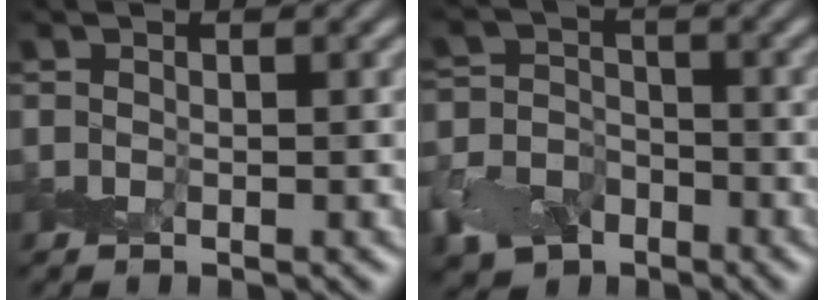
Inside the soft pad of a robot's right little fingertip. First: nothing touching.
{"total": 6.3, "force": [-3.9, 4.3, 2.4], "torque": [-0.039, -0.007, -0.074]}